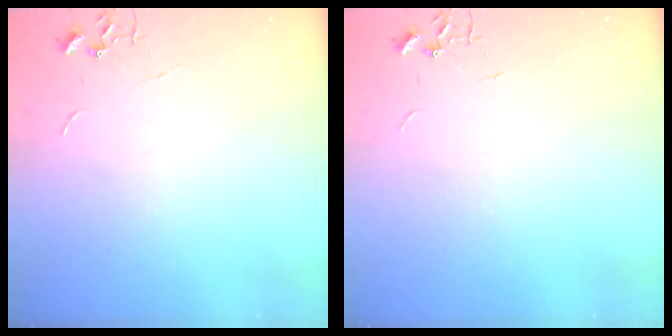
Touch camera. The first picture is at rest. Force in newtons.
{"total": 0.0}